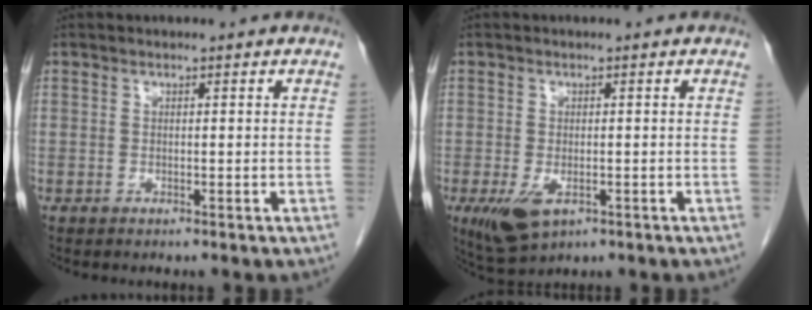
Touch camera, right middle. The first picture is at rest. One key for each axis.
{"total": 5.3, "fx": -2.1, "fy": 2.6, "fz": 4.2, "tx": -0.084, "ty": -0.014, "tz": -0.026}